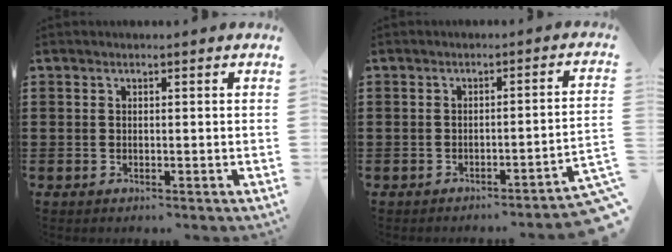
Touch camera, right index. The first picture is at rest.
{"total": 2.8, "force": [-2.2, -0.5, 1.6], "torque": [-0.030, -0.008, -0.046]}